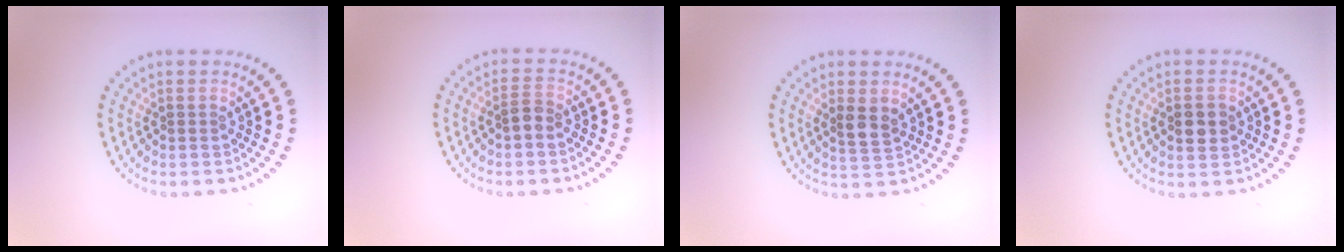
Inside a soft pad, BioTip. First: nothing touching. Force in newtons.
{"total": 1.3, "press": 1.2, "slide": 0.4}
{"total": 2.0, "press": 1.8, "slide": 0.9}
{"total": 1.8, "press": 1.8, "slide": 0.1}